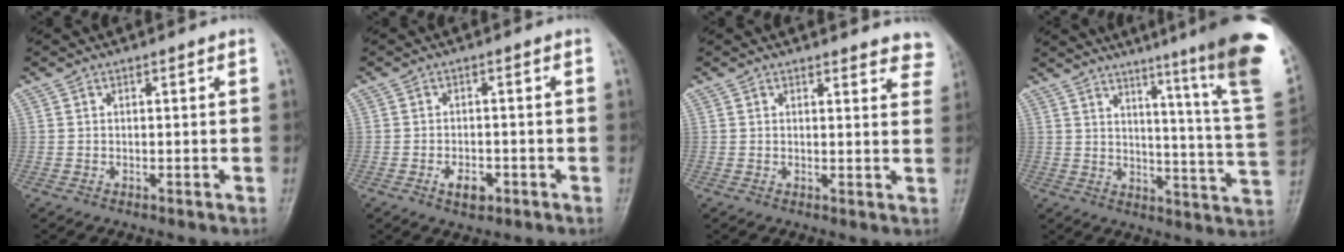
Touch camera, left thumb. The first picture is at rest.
{"total": 3.6, "force": [-1.6, 2.1, 2.4], "torque": [-0.035, 0.007, -0.023]}
{"total": 7.2, "force": [6.8, 2.1, 1.3], "torque": [0.029, -0.031, 0.051]}
{"total": 23.6, "force": [15.8, 0.2, 17.6], "torque": [-0.221, -0.107, 0.200]}